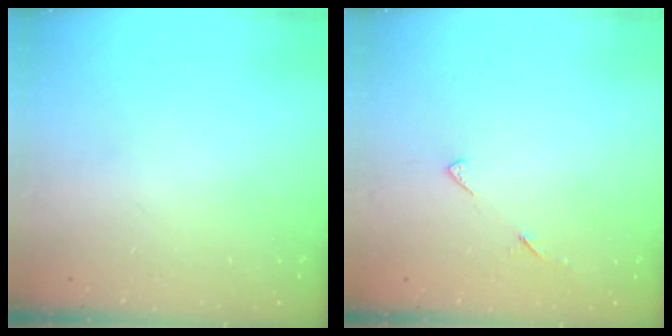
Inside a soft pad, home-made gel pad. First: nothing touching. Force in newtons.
{"total": 6.1, "press": 6.0, "slide": 0.7}